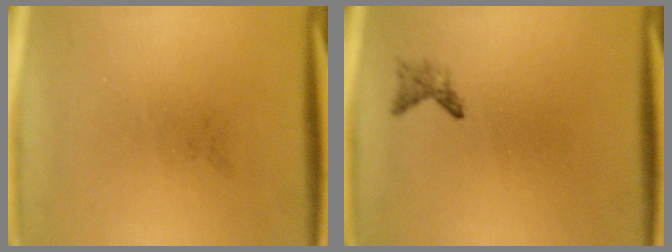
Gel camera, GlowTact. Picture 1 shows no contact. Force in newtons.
{"total": 1.1}